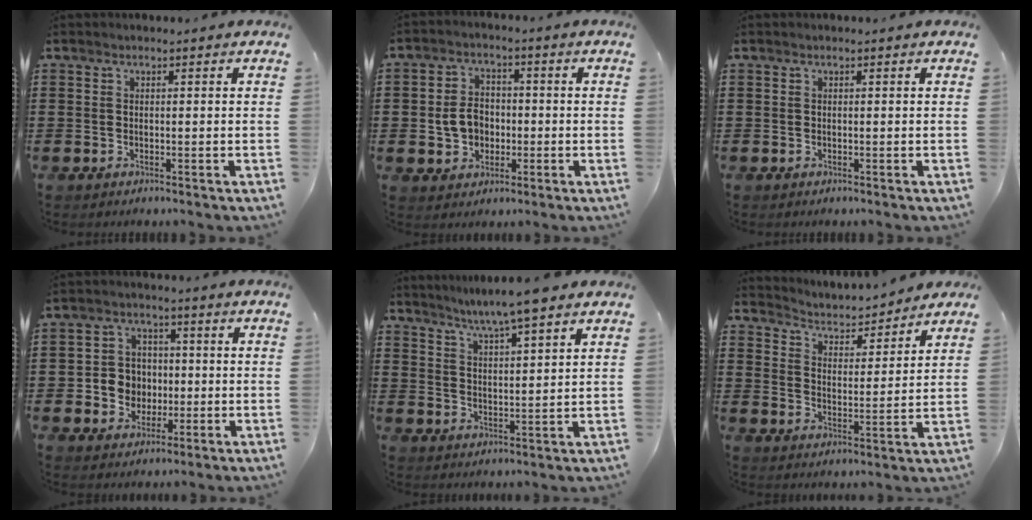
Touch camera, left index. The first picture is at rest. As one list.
[{"total": 5.4, "force": [-0.7, 4.4, 3.1], "torque": [-0.075, 0.008, -0.017]}, {"total": 0.0}, {"total": 5.6, "force": [-0.5, 5.3, 1.7], "torque": [-0.051, 0.017, -0.009]}, {"total": 5.3, "force": [4.6, -1.0, 2.4], "torque": [-0.062, -0.023, 0.076]}, {"total": 3.1, "force": [3.0, 0.6, 0.1], "torque": [-0.025, -0.028, 0.043]}]